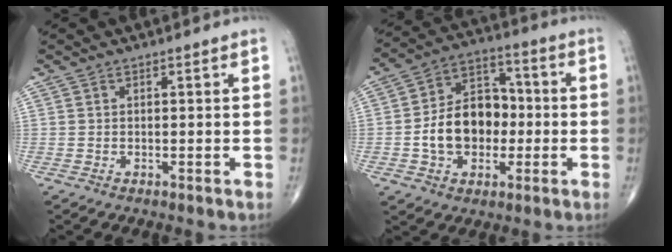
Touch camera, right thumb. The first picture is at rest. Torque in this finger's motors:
{"motor_torque": [1.24, 1.87, 0.94, -0.43, 0.07]}